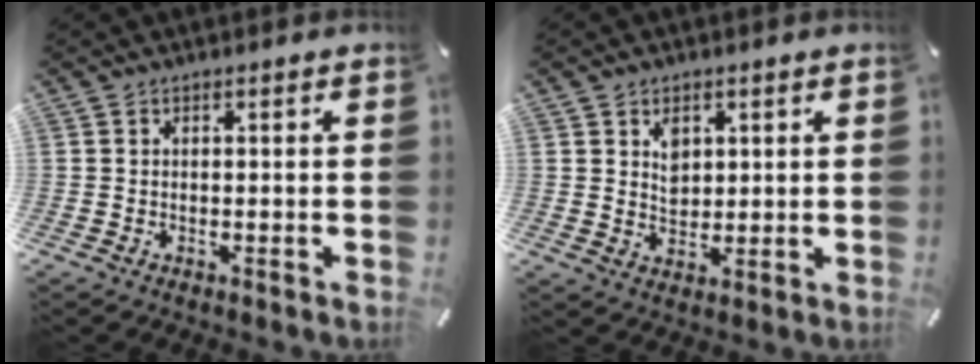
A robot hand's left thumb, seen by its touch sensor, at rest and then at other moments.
{"total": 4.4, "force": [1.8, 3.5, 1.8], "torque": [-0.020, -0.004, 0.028]}